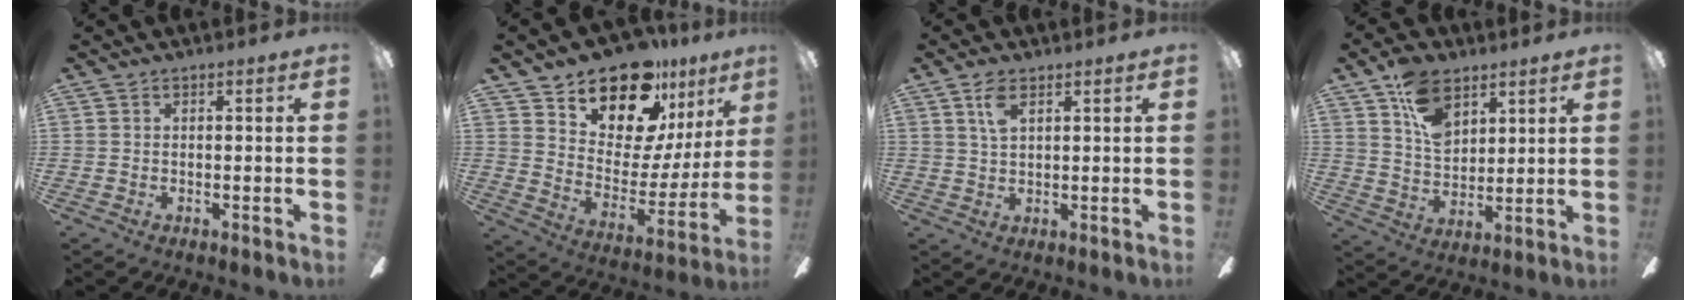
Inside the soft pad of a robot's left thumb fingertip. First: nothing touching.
{"total": 18.9, "force": [14.7, 8.7, 8.1], "torque": [-0.136, -0.112, 0.260]}
{"total": 4.6, "force": [2.5, 2.1, 3.2], "torque": [-0.064, 0.002, 0.042]}
{"total": 11.5, "force": [6.4, 7.2, 6.1], "torque": [-0.105, -0.016, 0.122]}